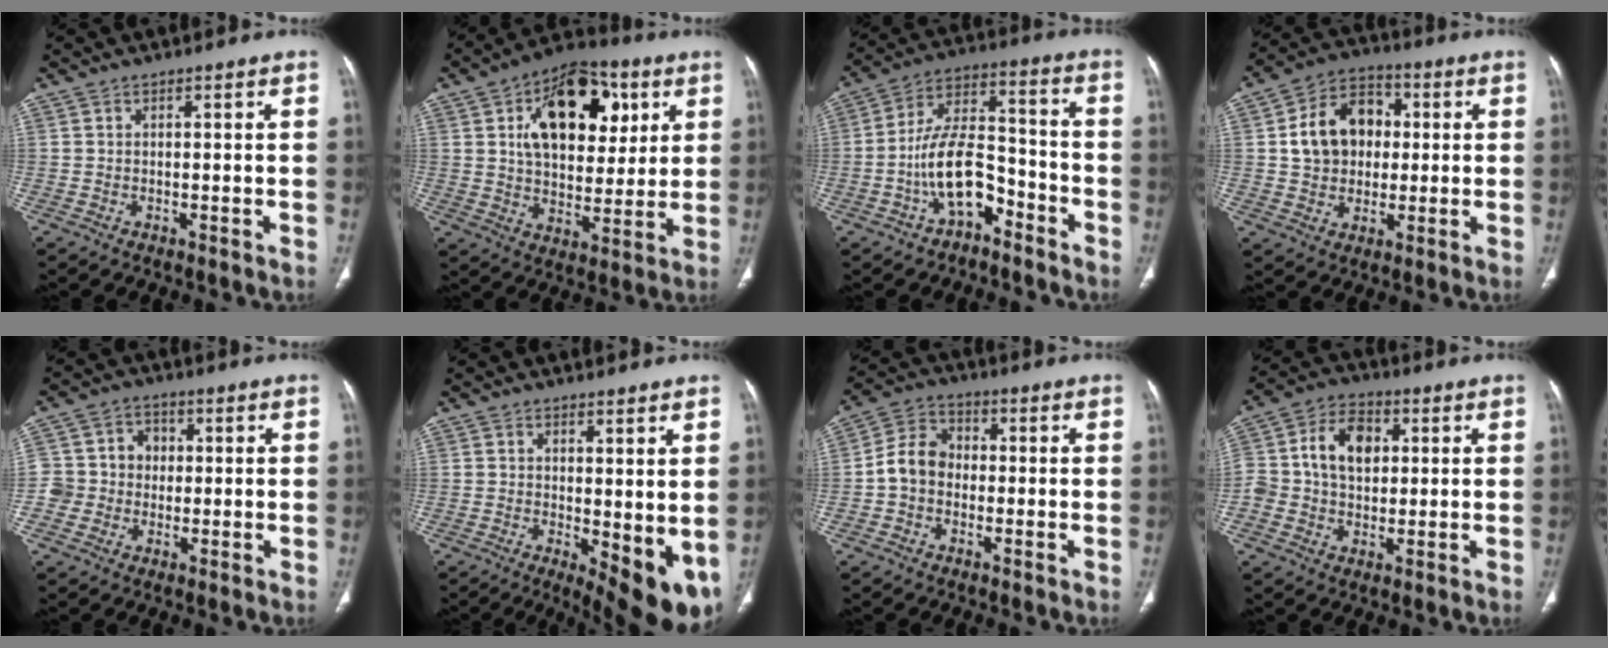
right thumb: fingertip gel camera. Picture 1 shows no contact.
{"total": 20.2, "force": [6.8, 12.2, 14.6], "torque": [-0.174, -0.007, 0.104]}
{"total": 12.1, "force": [-5.7, 6.5, 8.4], "torque": [-0.141, 0.069, -0.102]}
{"total": 12.9, "force": [1.4, 10.3, 7.7], "torque": [-0.099, 0.015, 0.020]}
{"total": 7.7, "force": [-0.7, 7.4, 2.0], "torque": [-0.002, 0.024, -0.018]}
{"total": 10.3, "force": [-0.6, 3.9, 9.5], "torque": [-0.119, -0.025, 0.004]}
{"total": 7.3, "force": [-1.1, 5.9, 4.2], "torque": [-0.064, 0.027, -0.036]}
{"total": 11.4, "force": [1.6, 8.5, 7.4], "torque": [-0.106, 0.017, 0.022]}